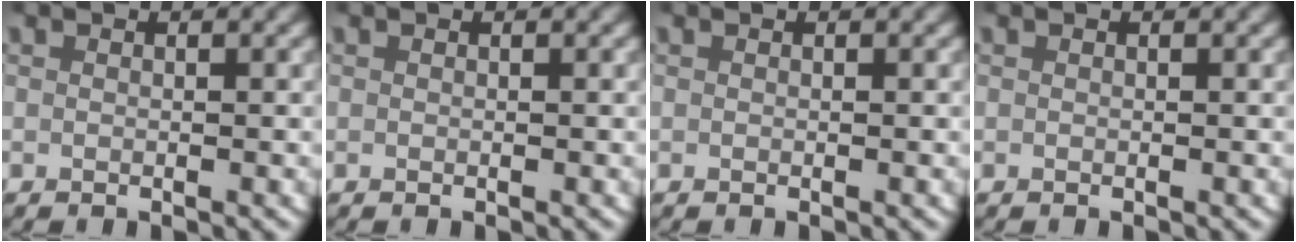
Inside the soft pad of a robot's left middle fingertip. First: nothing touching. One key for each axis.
{"total": 0.0}
{"total": 0.0}
{"total": 0.0}